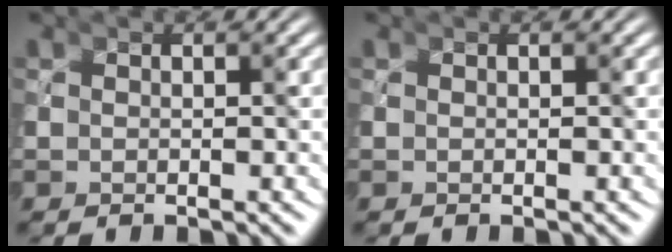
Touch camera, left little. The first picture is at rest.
{"total": 0.0}